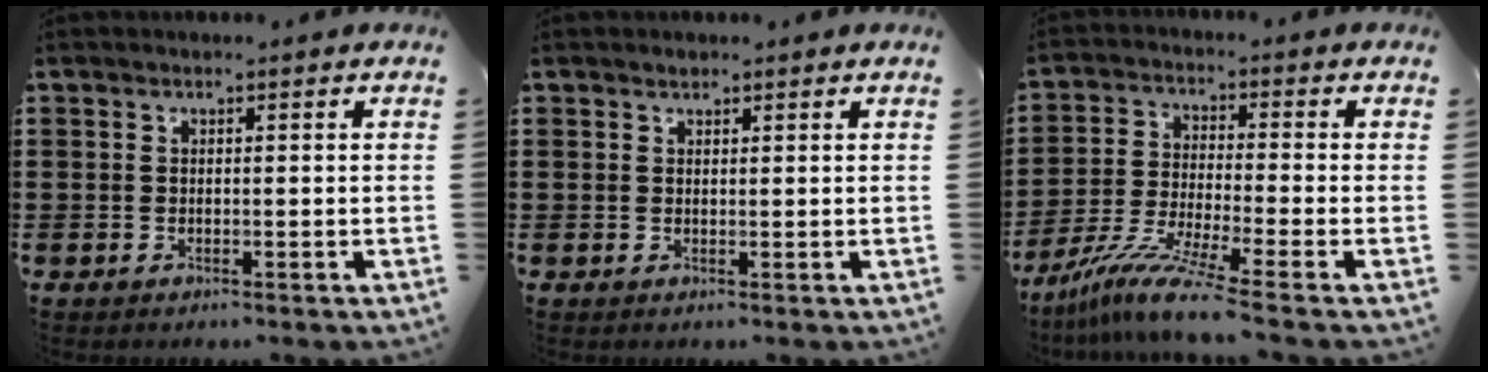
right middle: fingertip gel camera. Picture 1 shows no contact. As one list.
[{"total": 0.6, "force": [0.6, 0.3, -0.1], "torque": [0.001, -0.001, 0.011]}, {"total": 8.2, "force": [-6.5, -0.2, 5.0], "torque": [-0.103, -0.013, -0.129]}]